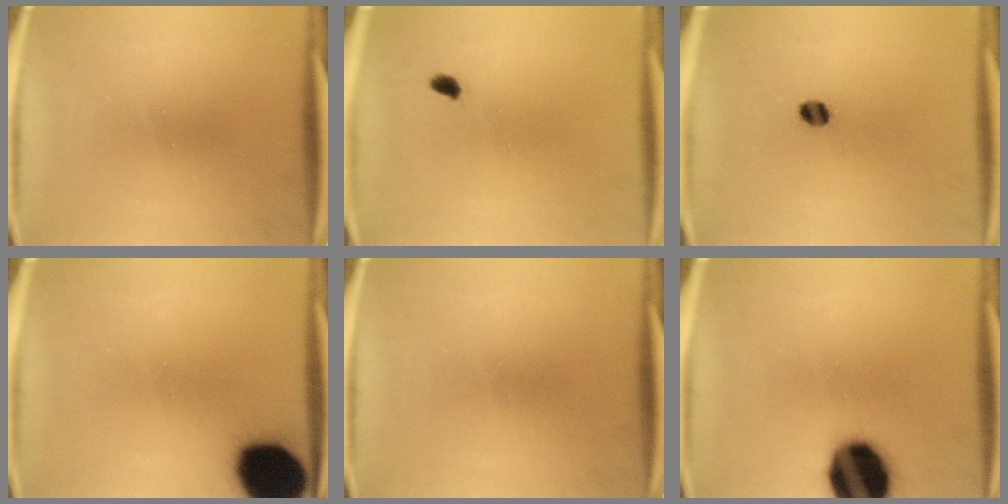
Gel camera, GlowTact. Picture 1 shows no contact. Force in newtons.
{"total": 1.4}
{"total": 2.8}
{"total": 19.6}
{"total": 0.0}
{"total": 19.8}